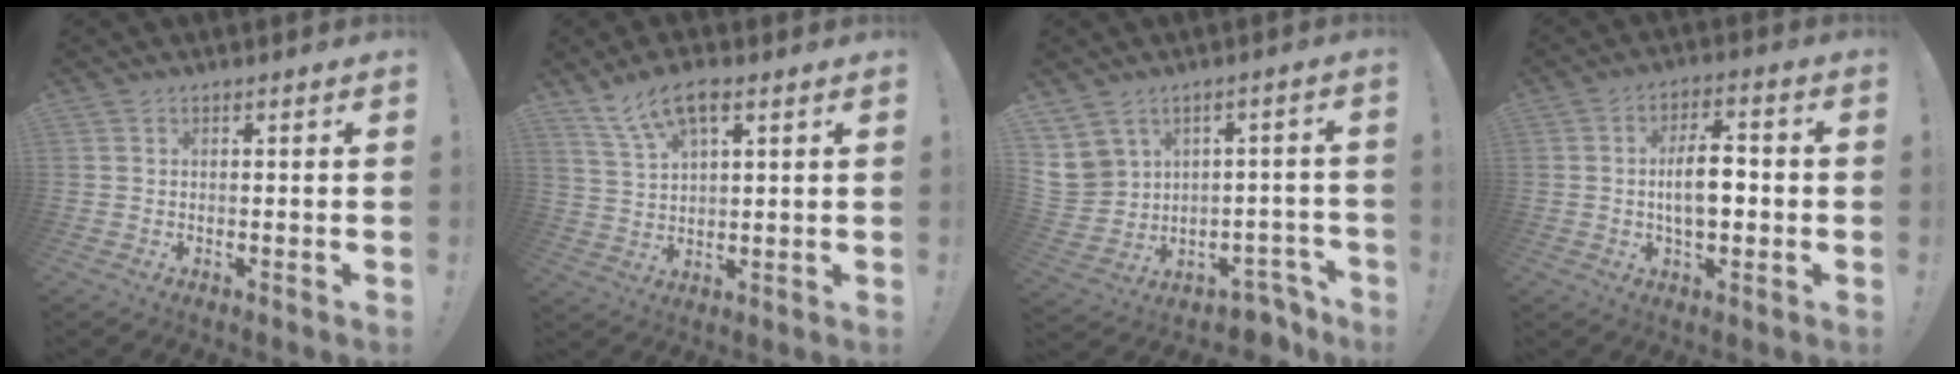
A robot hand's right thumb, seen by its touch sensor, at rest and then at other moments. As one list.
[{"total": 9.1, "force": [5.3, 3.7, 6.4], "torque": [-0.115, -0.014, 0.101]}, {"total": 7.1, "force": [0.5, 6.4, 3.0], "torque": [-0.059, -0.001, 0.027]}, {"total": 9.5, "force": [-0.9, 4.9, 8.1], "torque": [-0.140, 0.004, -0.023]}]